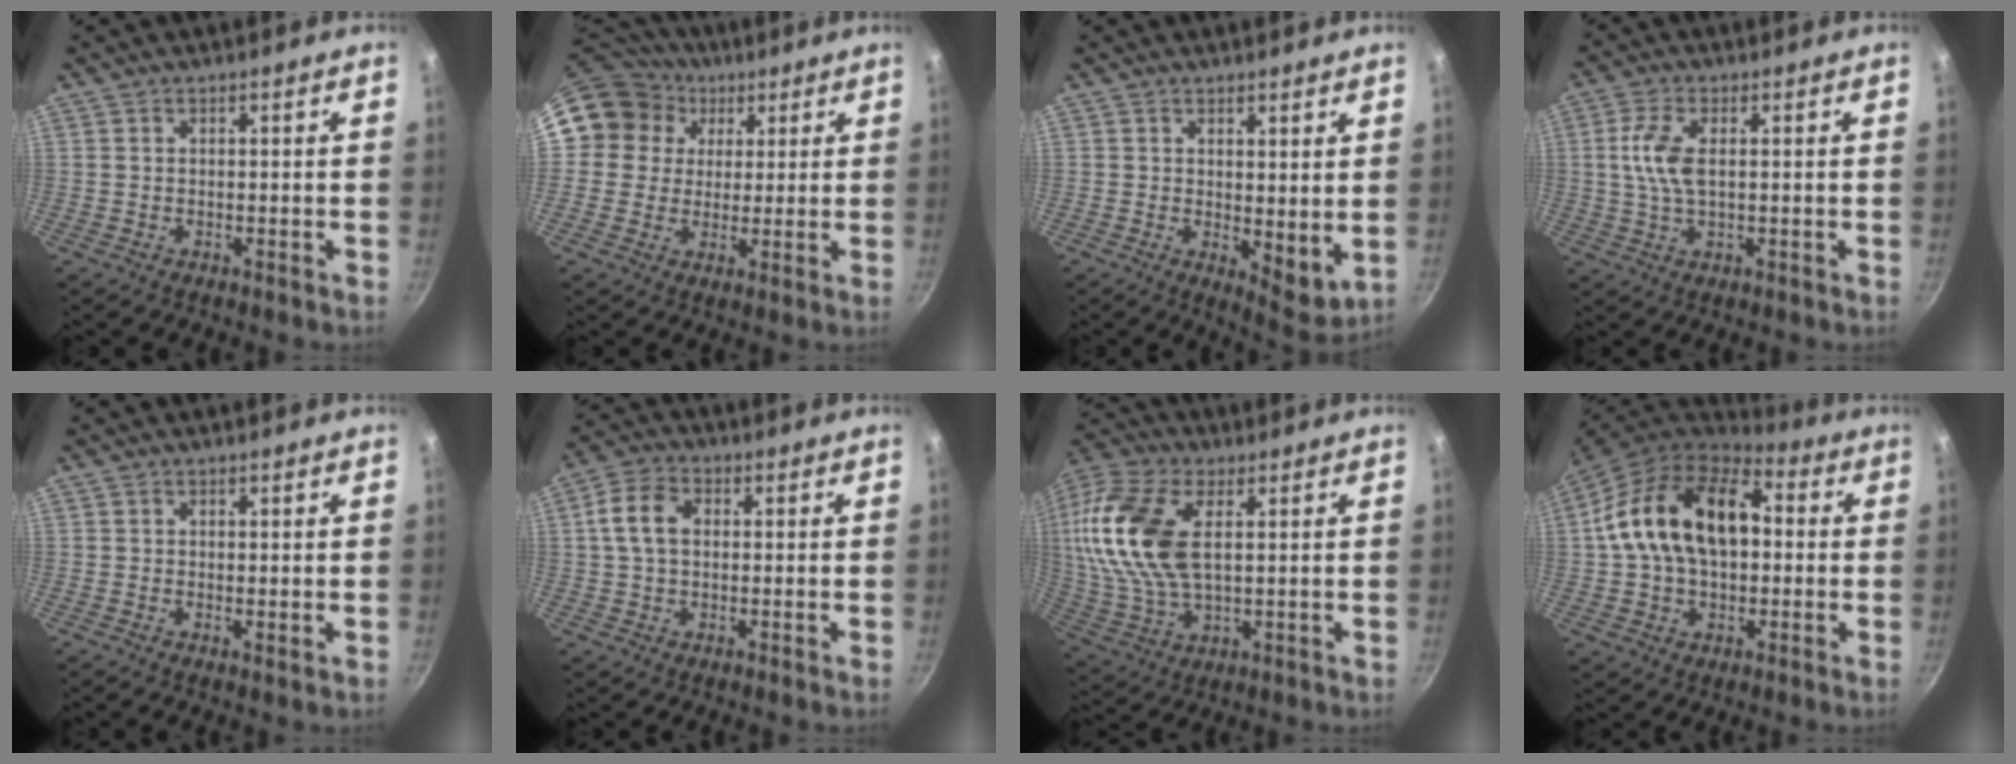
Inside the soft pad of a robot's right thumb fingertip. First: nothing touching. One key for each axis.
{"total": 12.5, "fx": 4.6, "fy": 11.3, "fz": 3.1, "tx": -0.030, "ty": 0.010, "tz": 0.068}
{"total": 7.3, "fx": 1.2, "fy": 3.4, "fz": 6.3, "tx": -0.076, "ty": -0.028, "tz": 0.023}
{"total": 7.0, "fx": 0.9, "fy": 3.3, "fz": 6.1, "tx": -0.129, "ty": 0.006, "tz": 0.016}
{"total": 0.9, "fx": 0.3, "fy": 0.5, "fz": 0.7, "tx": -0.012, "ty": -0.007, "tz": 0.001}
{"total": 7.4, "fx": 0.9, "fy": 5.2, "fz": 5.1, "tx": -0.095, "ty": 0.017, "tz": 0.008}
{"total": 20.8, "fx": 4.5, "fy": 11.7, "fz": 16.6, "tx": -0.348, "ty": 0.000, "tz": 0.084}
{"total": 20.1, "fx": 2.1, "fy": 13.2, "fz": 15.0, "tx": -0.240, "ty": 0.033, "tz": 0.022}